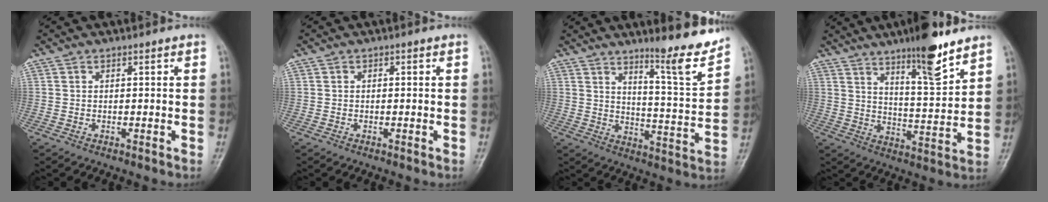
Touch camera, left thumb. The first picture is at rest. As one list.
[{"total": 0.0}, {"total": 11.3, "force": [9.0, 0.6, 6.8], "torque": [-0.085, -0.076, 0.139]}, {"total": 12.2, "force": [8.7, 2.1, 8.3], "torque": [-0.118, -0.063, 0.143]}]